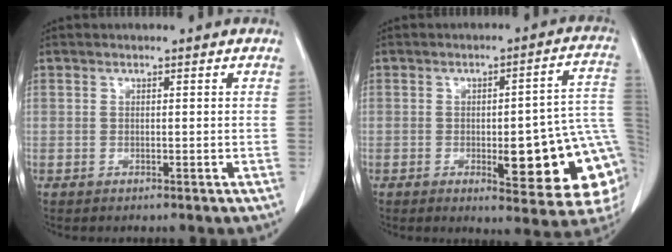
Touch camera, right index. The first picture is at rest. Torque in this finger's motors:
{"motor_torque": [1.30, -0.82, 0.30, 0.09]}